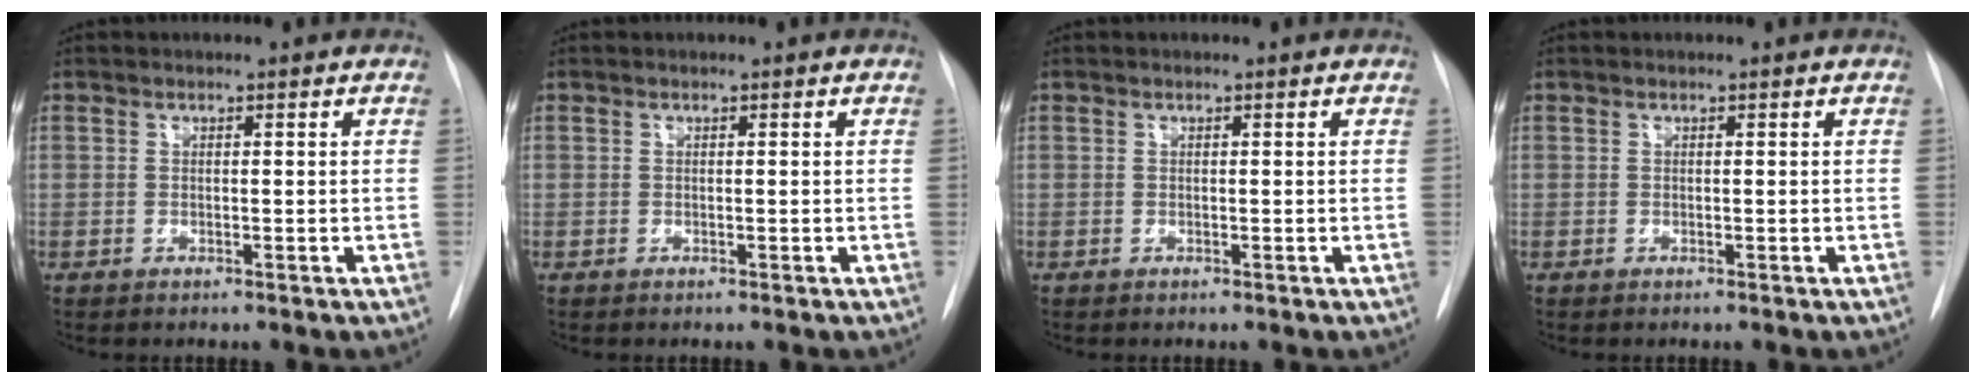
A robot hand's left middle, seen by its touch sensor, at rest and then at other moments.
{"total": 0.0}
{"total": 0.0}
{"total": 0.0}